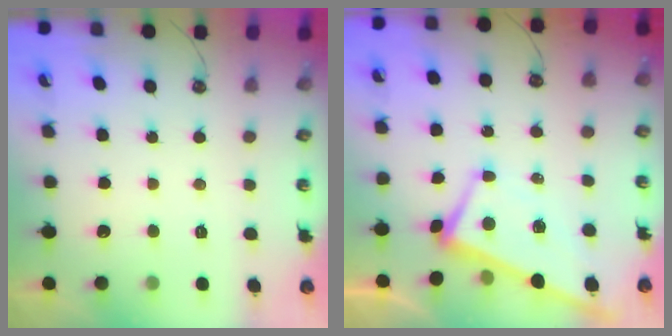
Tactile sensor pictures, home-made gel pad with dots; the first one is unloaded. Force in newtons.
{"total": 2.4, "press": 2.4, "slide": 0.3}